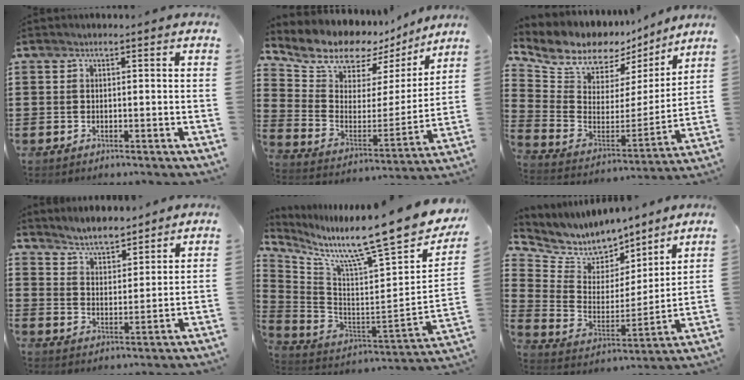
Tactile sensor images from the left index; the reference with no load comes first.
{"total": 10.0, "force": [9.0, 3.8, 2.2], "torque": [-0.083, -0.064, 0.157]}
{"total": 9.1, "force": [7.7, 4.3, 2.4], "torque": [-0.087, -0.052, 0.137]}
{"total": 4.4, "force": [4.4, 0.4, 0.4], "torque": [-0.027, -0.021, 0.076]}
{"total": 12.6, "force": [9.6, 0.5, 8.1], "torque": [-0.149, -0.090, 0.147]}
{"total": 7.6, "force": [7.0, 3.0, 0.4], "torque": [-0.059, -0.053, 0.127]}